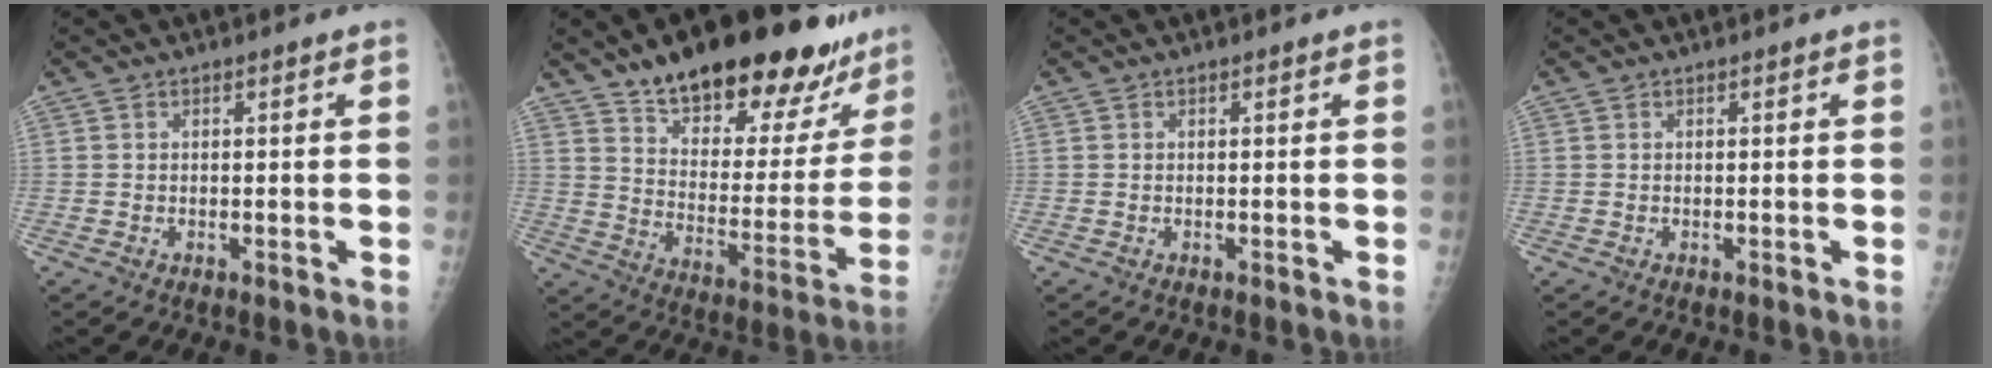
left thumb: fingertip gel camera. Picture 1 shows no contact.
{"total": 27.2, "force": [21.3, 10.3, 13.5], "torque": [-0.150, -0.090, 0.299]}
{"total": 0.0}
{"total": 0.0}